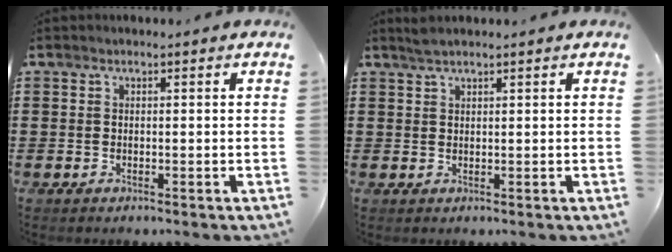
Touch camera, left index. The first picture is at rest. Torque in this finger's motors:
{"motor_torque": [0.07, -0.10, -0.01, -0.01]}